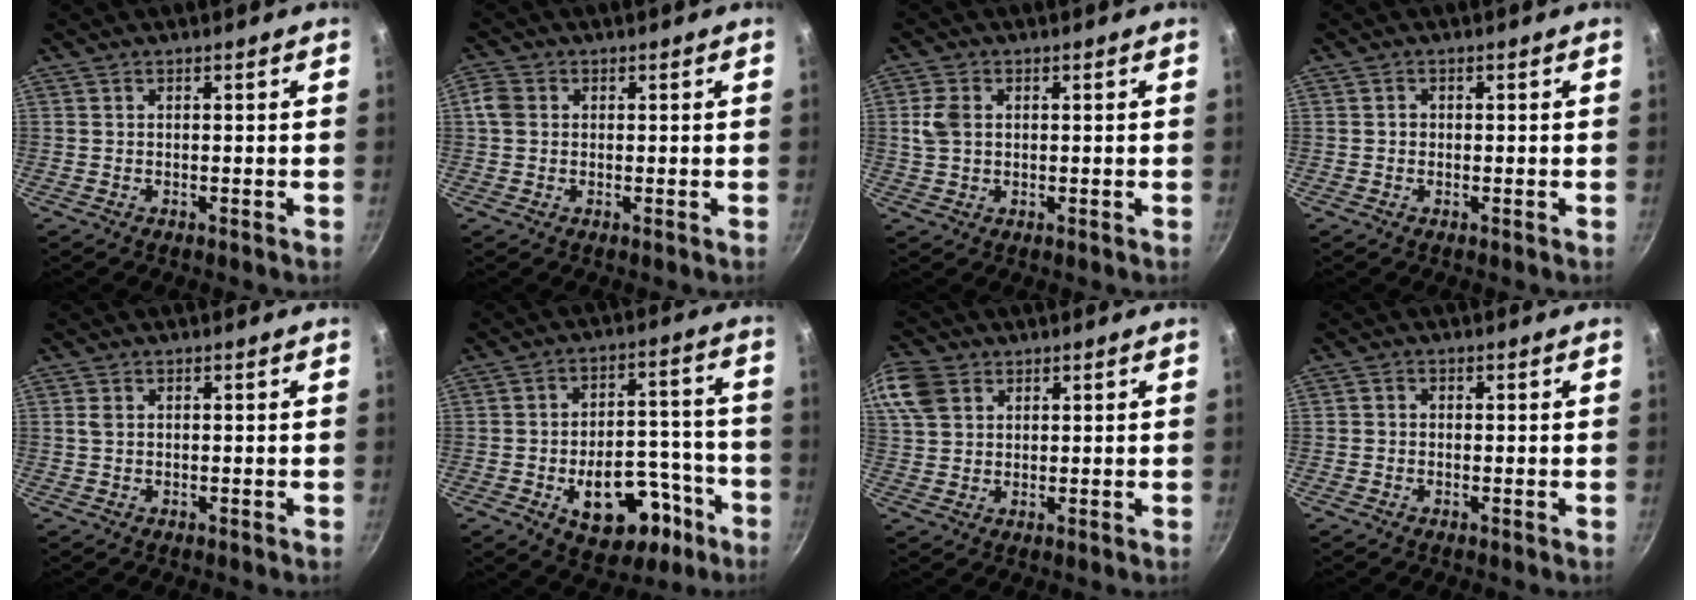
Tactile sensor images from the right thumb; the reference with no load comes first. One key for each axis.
{"total": 3.4, "fx": 0.3, "fy": 2.8, "fz": 1.8, "tx": -0.031, "ty": 0.008, "tz": 0.000}
{"total": 4.3, "fx": 0.6, "fy": 3.2, "fz": 2.8, "tx": -0.052, "ty": 0.004, "tz": 0.010}
{"total": 0.8, "fx": -0.1, "fy": 0.8, "fz": 0.2, "tx": -0.001, "ty": 0.003, "tz": -0.003}
{"total": 1.2, "fx": 0.2, "fy": 0.9, "fz": 0.8, "tx": -0.014, "ty": 0.002, "tz": 0.005}
{"total": 17.0, "fx": -7.4, "fy": 10.2, "fz": 11.4, "tx": -0.113, "ty": 0.060, "tz": -0.088}
{"total": 10.5, "fx": 4.5, "fy": 7.9, "fz": 5.3, "tx": -0.118, "ty": 0.011, "tz": 0.088}
{"total": 1.1, "fx": -0.3, "fy": 1.0, "fz": 0.4, "tx": -0.007, "ty": 0.004, "tz": -0.007}